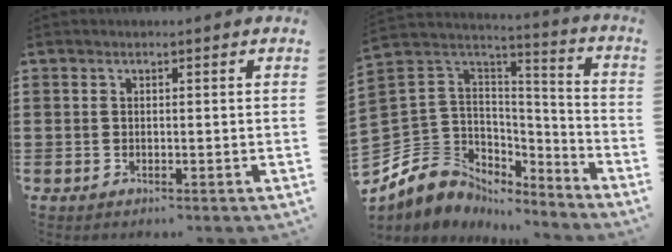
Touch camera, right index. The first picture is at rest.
{"total": 8.0, "force": [-4.3, 6.7, 0.8], "torque": [-0.059, -0.014, -0.082]}